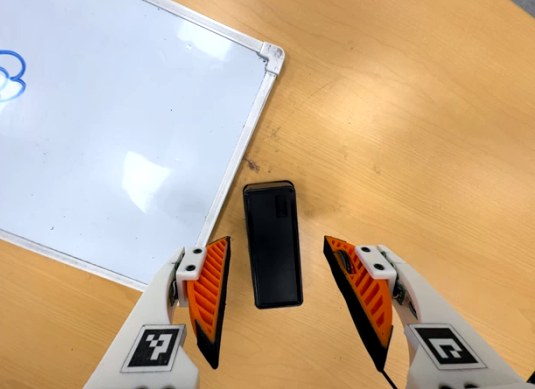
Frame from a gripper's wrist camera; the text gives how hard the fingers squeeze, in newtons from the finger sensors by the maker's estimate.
{"total": 0.0}